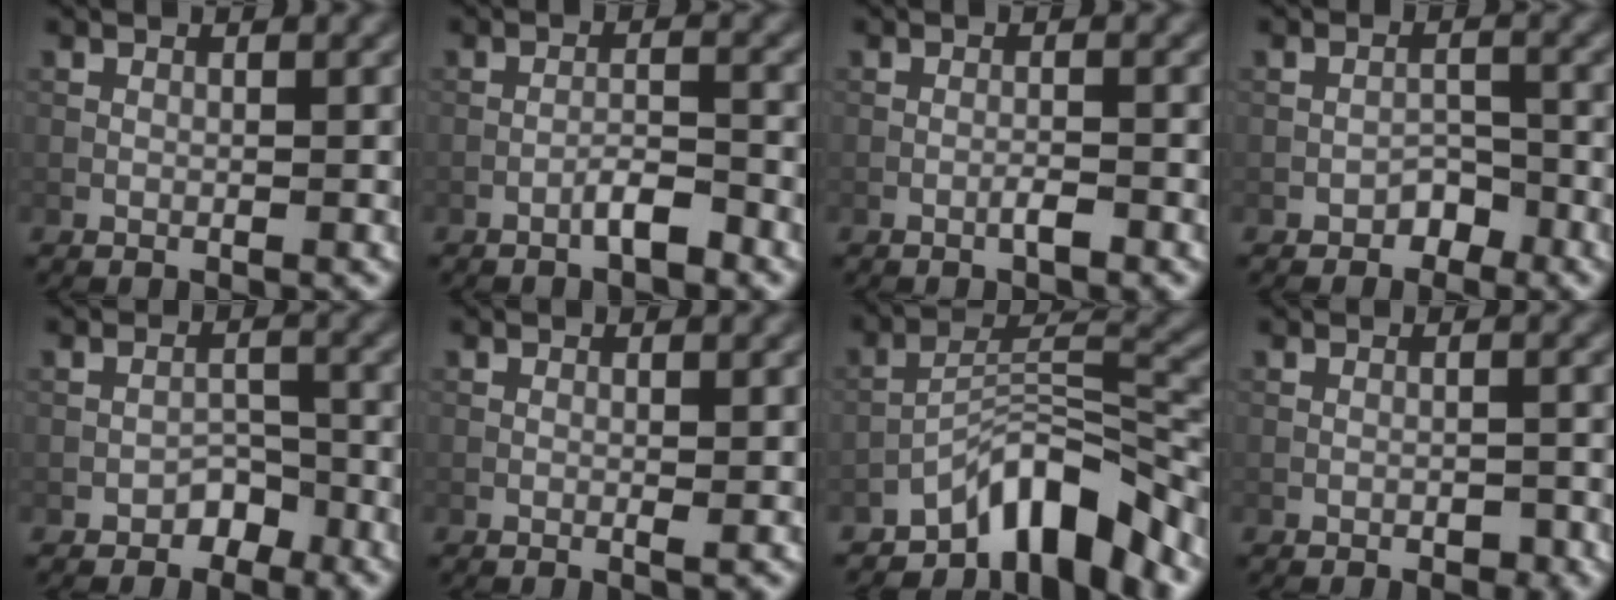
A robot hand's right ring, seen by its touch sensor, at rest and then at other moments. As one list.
[{"total": 2.2, "force": [-1.6, 0.3, 1.5], "torque": [-0.024, 0.009, -0.030]}, {"total": 1.1, "force": [-0.7, 0.0, 0.8], "torque": [-0.014, 0.004, -0.015]}, {"total": 1.8, "force": [-1.4, 1.1, 0.6], "torque": [-0.002, 0.008, -0.024]}, {"total": 2.1, "force": [-1.5, 1.3, 0.6], "torque": [0.000, 0.009, -0.025]}, {"total": 0.5, "force": [-0.1, 0.2, 0.5], "torque": [-0.011, -0.004, -0.003]}, {"total": 7.8, "force": [-6.0, 2.3, 4.4], "torque": [-0.054, 0.011, -0.109]}, {"total": 0.9, "force": [-0.6, 0.5, 0.5], "torque": [-0.006, 0.001, -0.010]}]